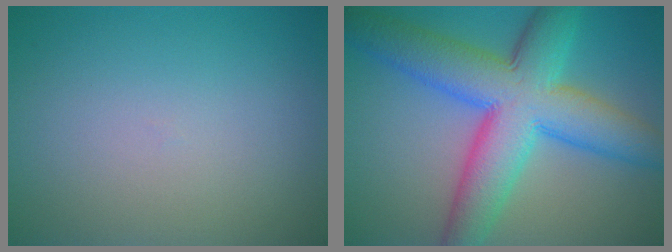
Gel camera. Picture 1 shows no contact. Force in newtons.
{"total": 10.9, "press": 10.9, "slide": 0.2}